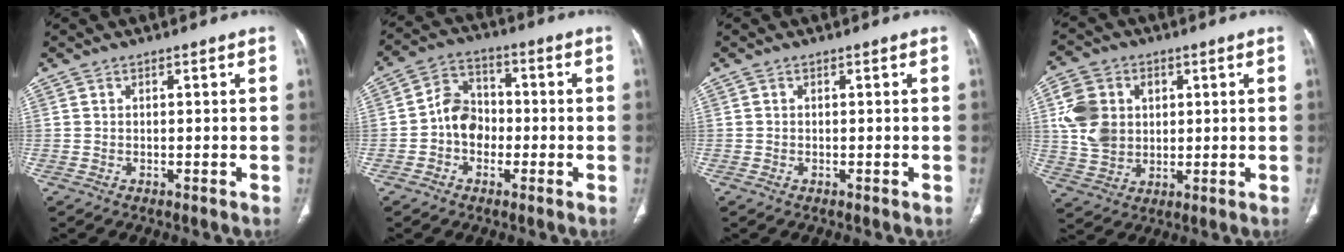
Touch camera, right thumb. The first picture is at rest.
{"total": 7.6, "force": [-1.5, 6.2, 4.1], "torque": [-0.044, 0.029, -0.040]}
{"total": 0.0}
{"total": 11.3, "force": [2.1, 9.3, 6.2], "torque": [-0.100, 0.000, 0.043]}